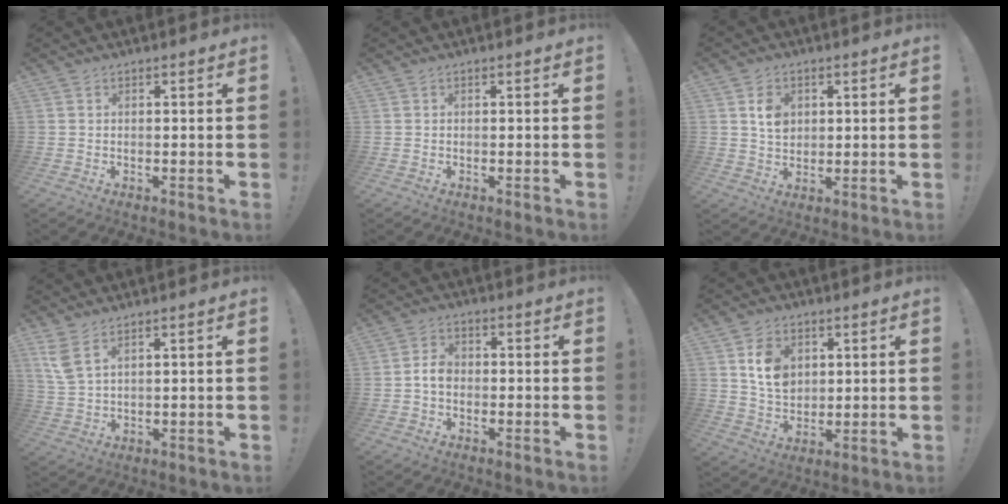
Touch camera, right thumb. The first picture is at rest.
{"total": 0.0}
{"total": 6.1, "force": [1.8, 5.0, 3.1], "torque": [-0.030, -0.004, 0.030]}
{"total": 5.6, "force": [3.5, 1.8, 3.9], "torque": [-0.074, -0.014, 0.066]}
{"total": 4.3, "force": [-1.0, 3.0, 2.9], "torque": [-0.043, 0.011, -0.017]}
{"total": 10.3, "force": [3.8, 8.0, 5.4], "torque": [-0.074, -0.007, 0.074]}